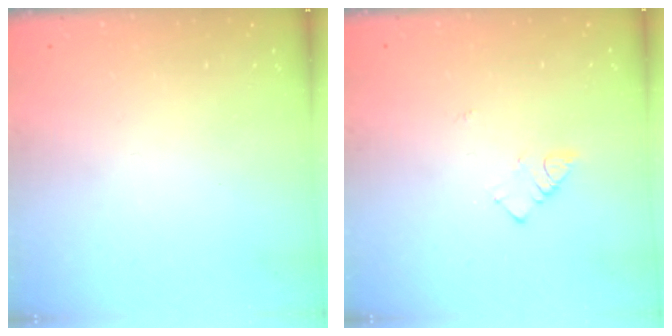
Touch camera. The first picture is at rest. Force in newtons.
{"total": 2.8, "press": 2.7, "slide": 0.4}